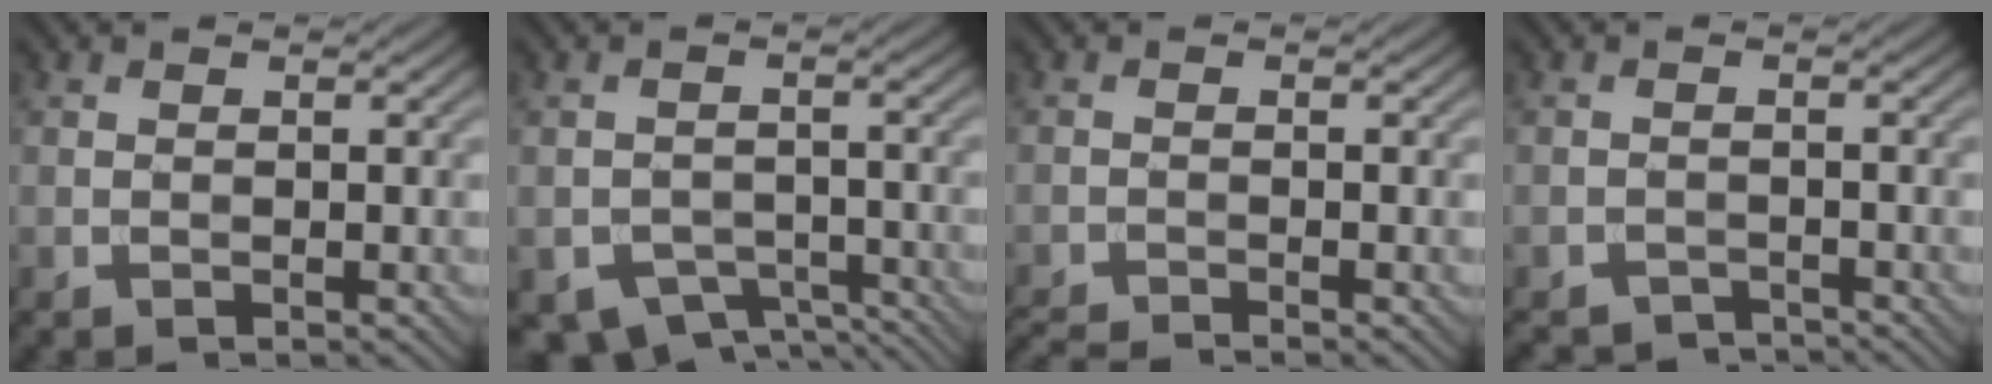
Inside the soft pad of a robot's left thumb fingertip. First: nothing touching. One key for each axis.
{"total": 5.9, "fx": -4.1, "fy": 3.4, "fz": 2.6, "tx": -0.040, "ty": -0.017, "tz": -0.063}
{"total": 2.5, "fx": -2.3, "fy": 0.0, "fz": 1.0, "tx": -0.021, "ty": -0.002, "tz": -0.048}
{"total": 2.7, "fx": -2.6, "fy": 0.7, "fz": 0.4, "tx": -0.005, "ty": -0.001, "tz": -0.047}